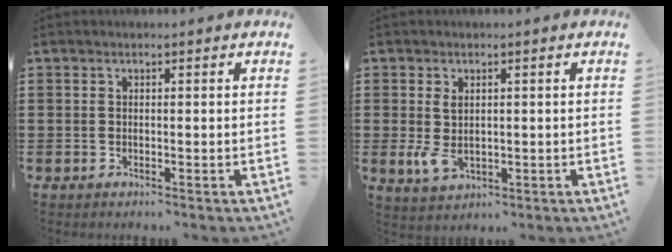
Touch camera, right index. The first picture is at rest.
{"total": 3.5, "force": [0.0, 2.1, 2.9], "torque": [-0.072, -0.004, -0.002]}